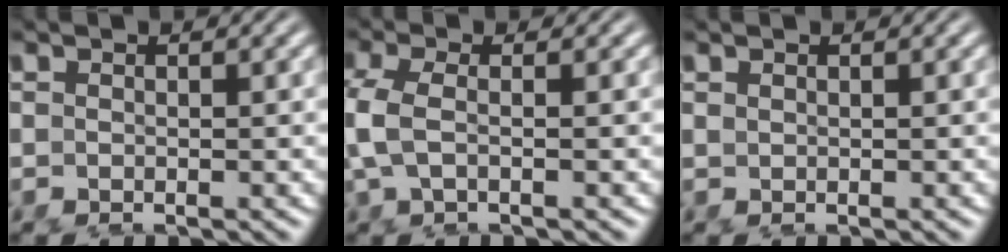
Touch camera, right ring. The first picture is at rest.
{"total": 3.1, "force": [-0.4, 1.4, 2.7], "torque": [-0.078, -0.013, 0.000]}
{"total": 0.7, "force": [0.2, -0.7, -0.1], "torque": [0.006, -0.007, 0.013]}